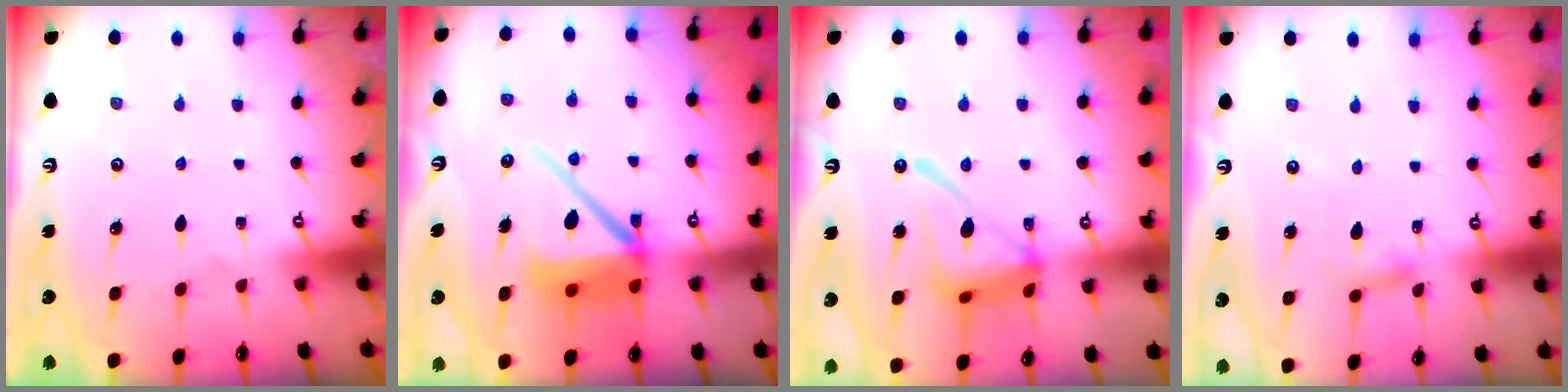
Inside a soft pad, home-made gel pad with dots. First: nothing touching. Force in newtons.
{"total": 14.1, "press": 13.9, "slide": 1.9}
{"total": 15.4, "press": 15.3, "slide": 1.4}
{"total": 2.8, "press": 2.8, "slide": 0.3}